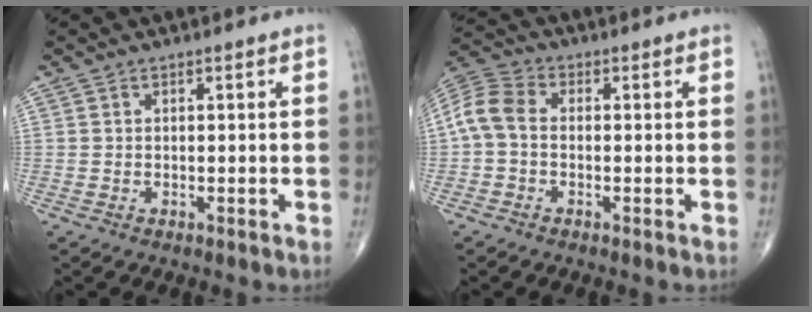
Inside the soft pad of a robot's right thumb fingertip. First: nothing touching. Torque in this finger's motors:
{"motor_torque": [-0.17, 0.34, 0.56, -0.19, 0.05]}